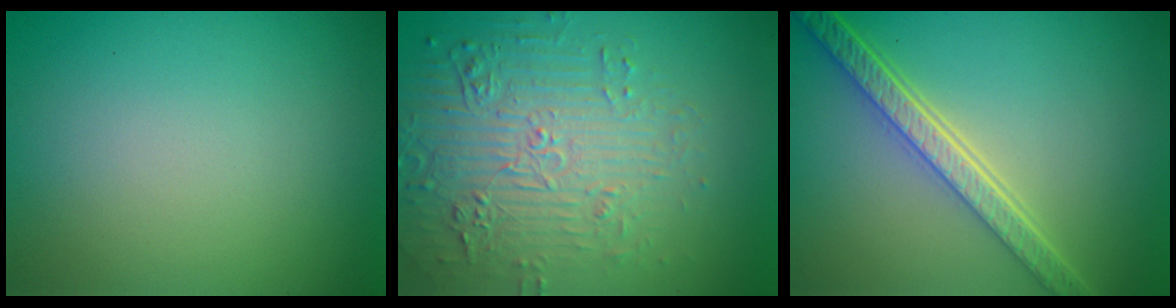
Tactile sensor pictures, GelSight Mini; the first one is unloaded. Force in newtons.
{"total": 5.6, "press": 4.6, "slide": 3.1}
{"total": 5.7, "press": 4.2, "slide": 3.9}